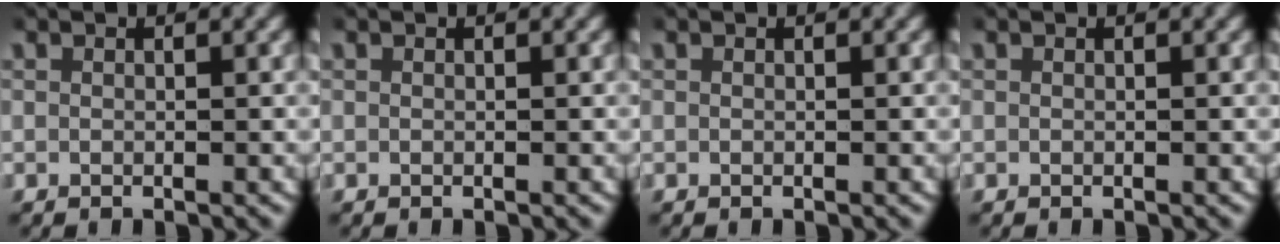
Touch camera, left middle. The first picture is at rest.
{"total": 0.0}
{"total": 0.0}
{"total": 0.0}